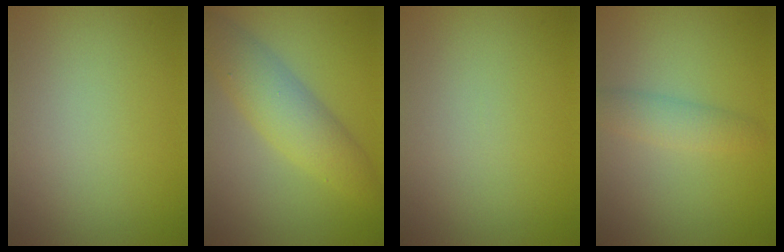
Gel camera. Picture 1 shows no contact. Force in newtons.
{"total": 5.0, "press": 5.0, "slide": 0.1}
{"total": 0.0}
{"total": 2.2, "press": 2.2, "slide": 0.0}